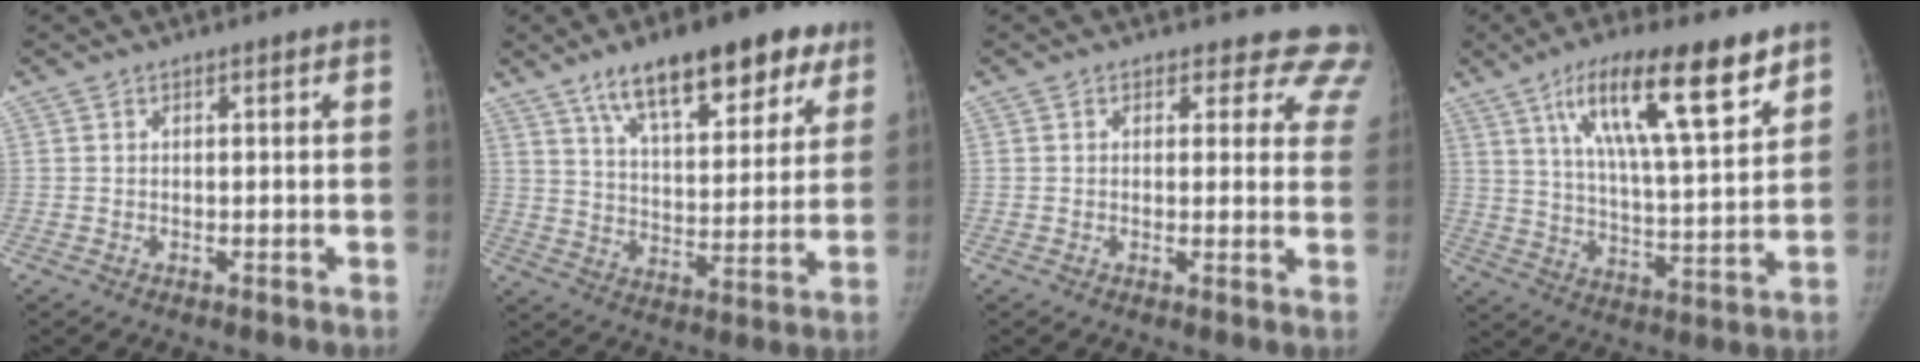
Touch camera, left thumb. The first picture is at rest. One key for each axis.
{"total": 20.1, "fx": 12.5, "fy": 8.3, "fz": 13.5, "tx": -0.152, "ty": -0.032, "tz": 0.196}
{"total": 10.7, "fx": 9.3, "fy": 5.3, "fz": 1.1, "tx": 0.060, "ty": -0.039, "tz": 0.065}
{"total": 19.8, "fx": 11.3, "fy": 5.2, "fz": 15.5, "tx": -0.231, "ty": -0.036, "tz": 0.192}